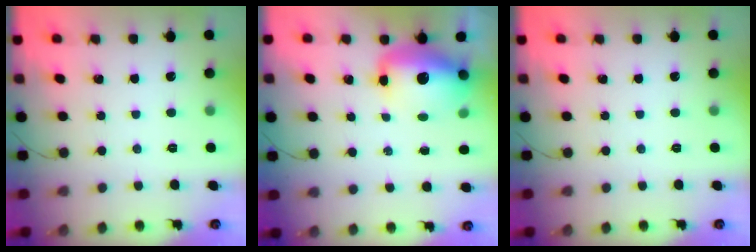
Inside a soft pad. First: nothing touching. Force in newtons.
{"total": 13.1, "press": 12.7, "slide": 3.2}
{"total": 0.0}